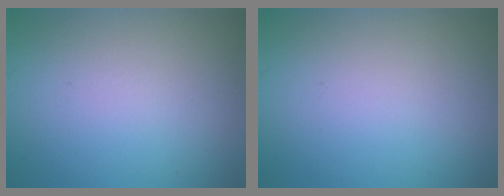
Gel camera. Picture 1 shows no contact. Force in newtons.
{"total": 0.0}